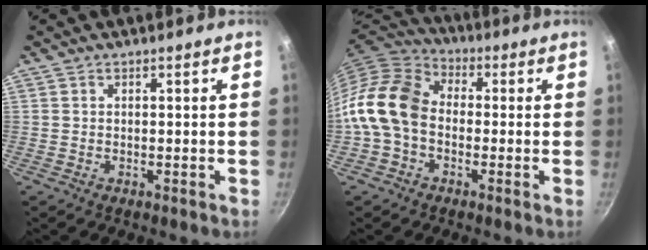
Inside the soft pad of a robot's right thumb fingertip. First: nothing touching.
{"total": 13.3, "force": [-1.6, 9.8, 8.9], "torque": [-0.147, 0.033, -0.055]}